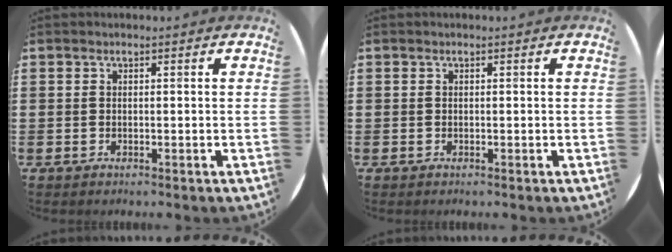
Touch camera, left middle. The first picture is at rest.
{"total": 0.0}